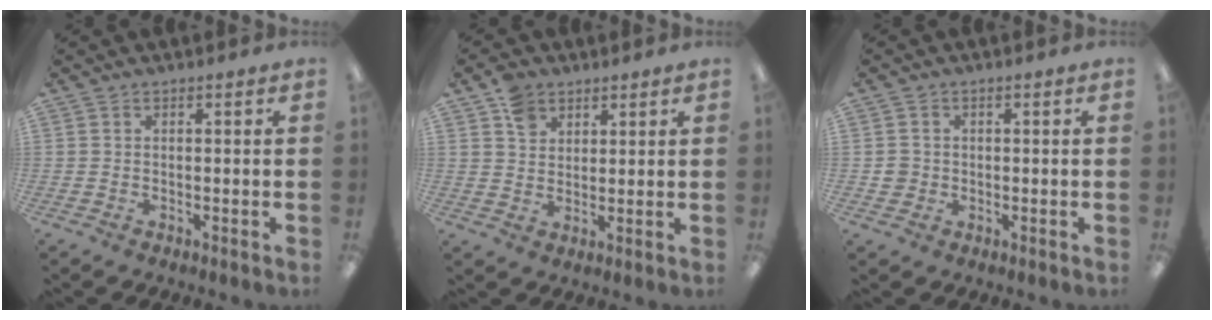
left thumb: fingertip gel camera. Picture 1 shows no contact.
{"total": 5.7, "force": [3.6, 4.0, 1.6], "torque": [-0.023, -0.008, 0.066]}
{"total": 2.7, "force": [-0.3, 2.6, 0.5], "torque": [-0.009, 0.005, -0.006]}